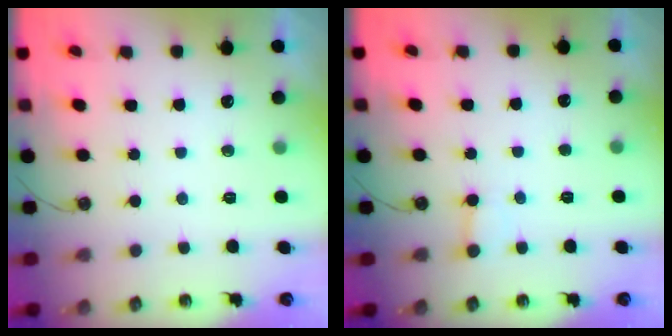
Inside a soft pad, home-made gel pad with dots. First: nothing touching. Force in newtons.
{"total": 2.5, "press": 2.5, "slide": 0.1}